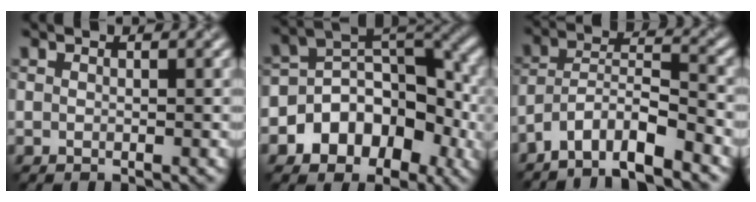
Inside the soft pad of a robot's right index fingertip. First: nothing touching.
{"total": 8.2, "force": [-2.9, 5.9, 4.9], "torque": [-0.062, 0.016, -0.056]}
{"total": 7.6, "force": [-6.0, 1.8, 4.3], "torque": [-0.068, 0.010, -0.112]}